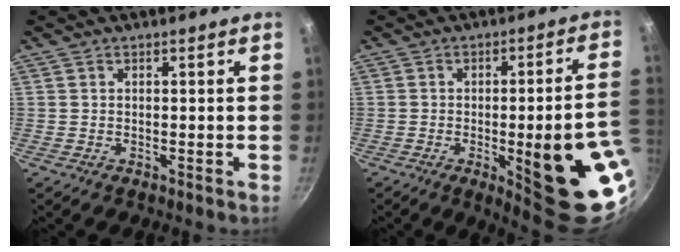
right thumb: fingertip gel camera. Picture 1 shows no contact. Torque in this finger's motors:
{"motor_torque": [2.81, 2.20, 2.30, -0.47, 0.46]}